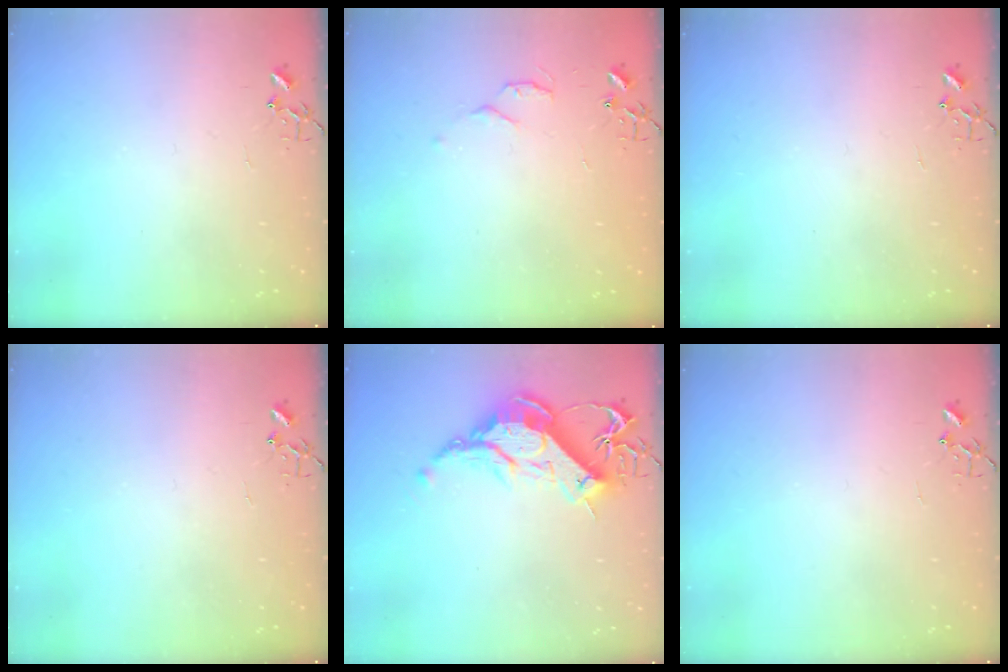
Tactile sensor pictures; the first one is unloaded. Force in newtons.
{"total": 4.7, "press": 4.7, "slide": 0.6}
{"total": 0.0}
{"total": 0.0}
{"total": 17.4, "press": 17.4, "slide": 1.6}
{"total": 0.0}